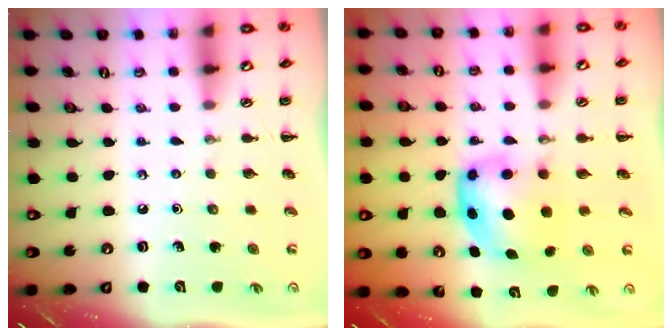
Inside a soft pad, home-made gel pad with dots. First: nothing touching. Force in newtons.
{"total": 5.5, "press": 5.4, "slide": 0.8}